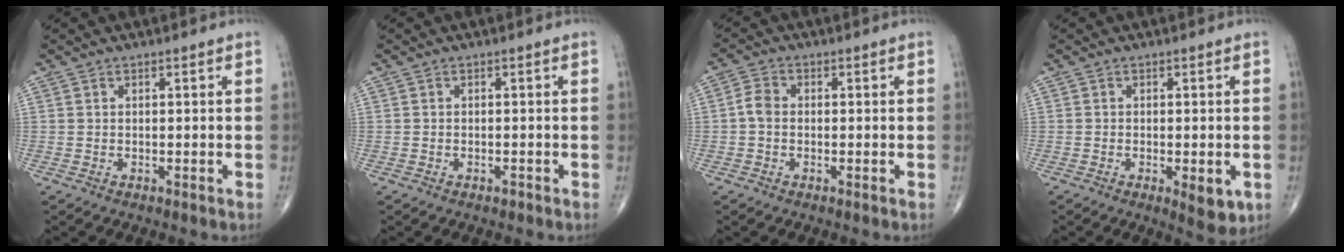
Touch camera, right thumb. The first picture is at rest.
{"total": 0.6, "force": [-0.5, 0.3, 0.3], "torque": [-0.004, 0.001, -0.008]}
{"total": 3.0, "force": [-0.4, 2.3, 2.0], "torque": [-0.035, 0.009, -0.015]}
{"total": 5.1, "force": [-1.6, 1.9, 4.5], "torque": [-0.053, -0.009, -0.017]}